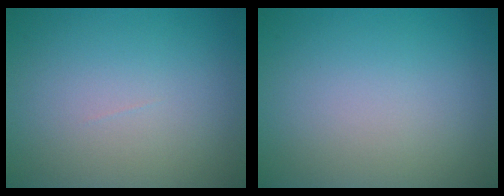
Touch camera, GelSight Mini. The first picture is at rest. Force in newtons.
{"total": 0.0}